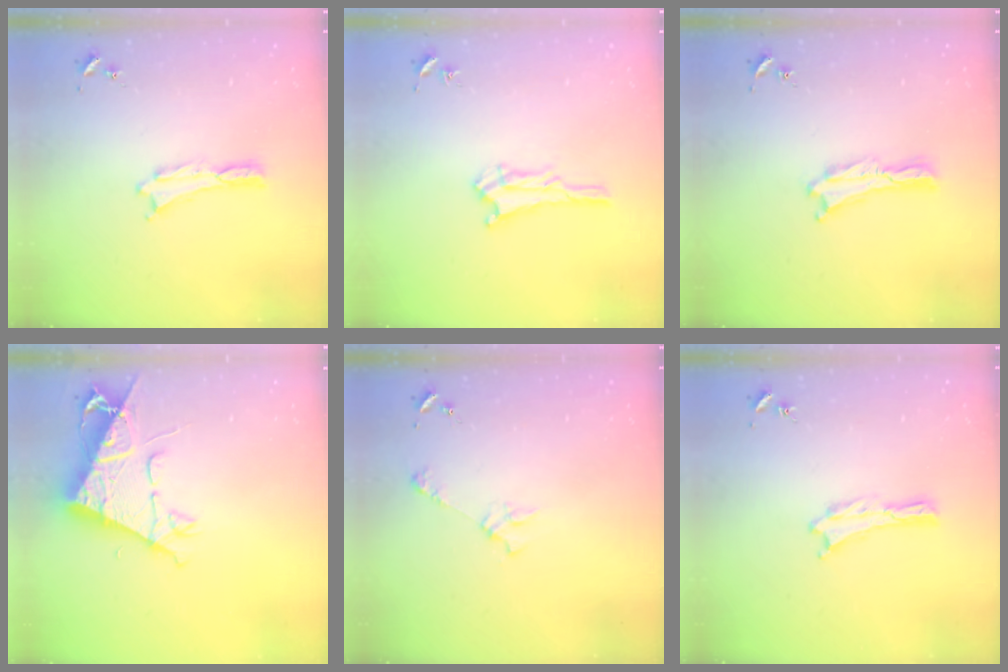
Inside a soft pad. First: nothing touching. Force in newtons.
{"total": 2.3, "press": 2.2, "slide": 0.2}
{"total": 0.0}
{"total": 9.7, "press": 9.6, "slide": 1.4}
{"total": 2.4, "press": 2.4, "slide": 0.3}
{"total": 0.0}